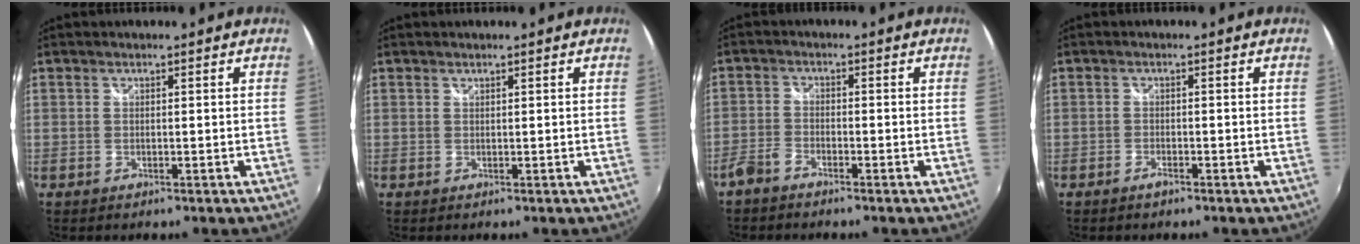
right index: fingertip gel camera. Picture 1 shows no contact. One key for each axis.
{"total": 0.0}
{"total": 3.2, "fx": -2.7, "fy": 1.2, "fz": 1.3, "tx": -0.038, "ty": 0.001, "tz": -0.057}
{"total": 1.4, "fx": -1.2, "fy": 0.6, "fz": 0.6, "tx": -0.013, "ty": -0.002, "tz": -0.023}